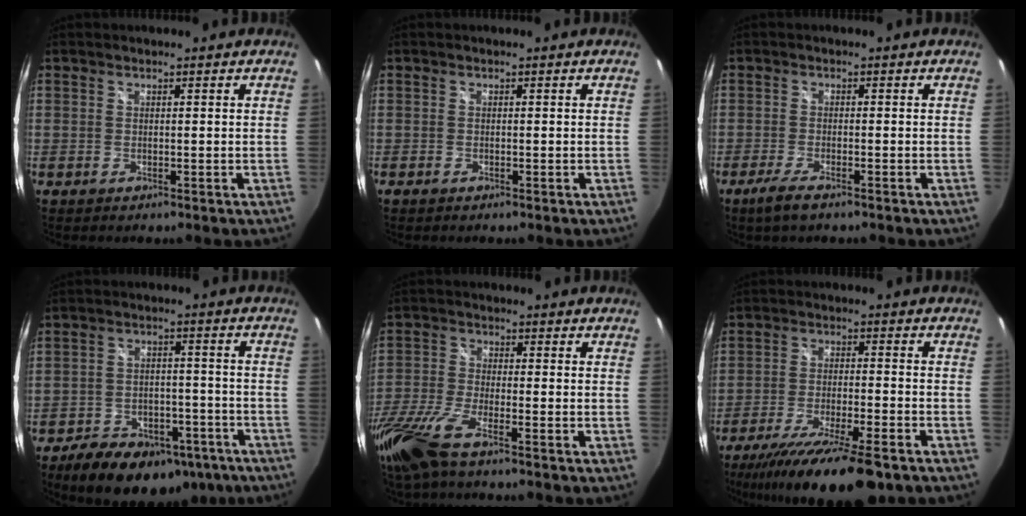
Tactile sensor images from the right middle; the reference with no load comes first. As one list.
[{"total": 0.7, "force": [-0.5, 0.4, 0.2], "torque": [-0.006, -0.004, -0.012]}, {"total": 4.0, "force": [-2.9, 0.7, 2.7], "torque": [-0.069, -0.011, -0.058]}, {"total": 18.5, "force": [-12.8, 9.8, 9.0], "torque": [-0.182, 0.002, -0.166]}, {"total": 11.5, "force": [-8.3, 2.1, 7.7], "torque": [-0.183, -0.037, -0.168]}, {"total": 17.7, "force": [-13.5, 3.0, 11.1], "torque": [-0.214, -0.045, -0.221]}]